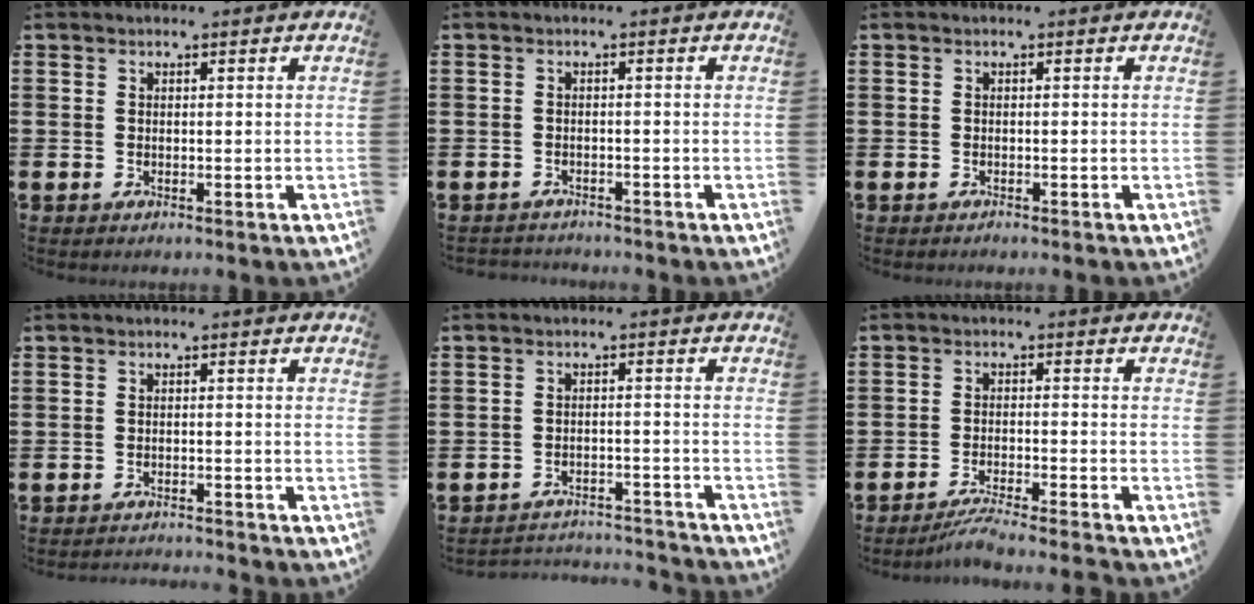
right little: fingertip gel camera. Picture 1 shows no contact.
{"total": 1.1, "force": [-1.0, 0.2, -0.1], "torque": [-0.001, 0.002, -0.023]}
{"total": 0.0}
{"total": 1.4, "force": [-1.4, -0.2, -0.1], "torque": [0.000, 0.004, -0.030]}
{"total": 3.0, "force": [-3.0, 0.1, -0.1], "torque": [-0.005, 0.004, -0.065]}
{"total": 3.1, "force": [-2.8, -0.3, 1.3], "torque": [-0.020, 0.000, -0.054]}